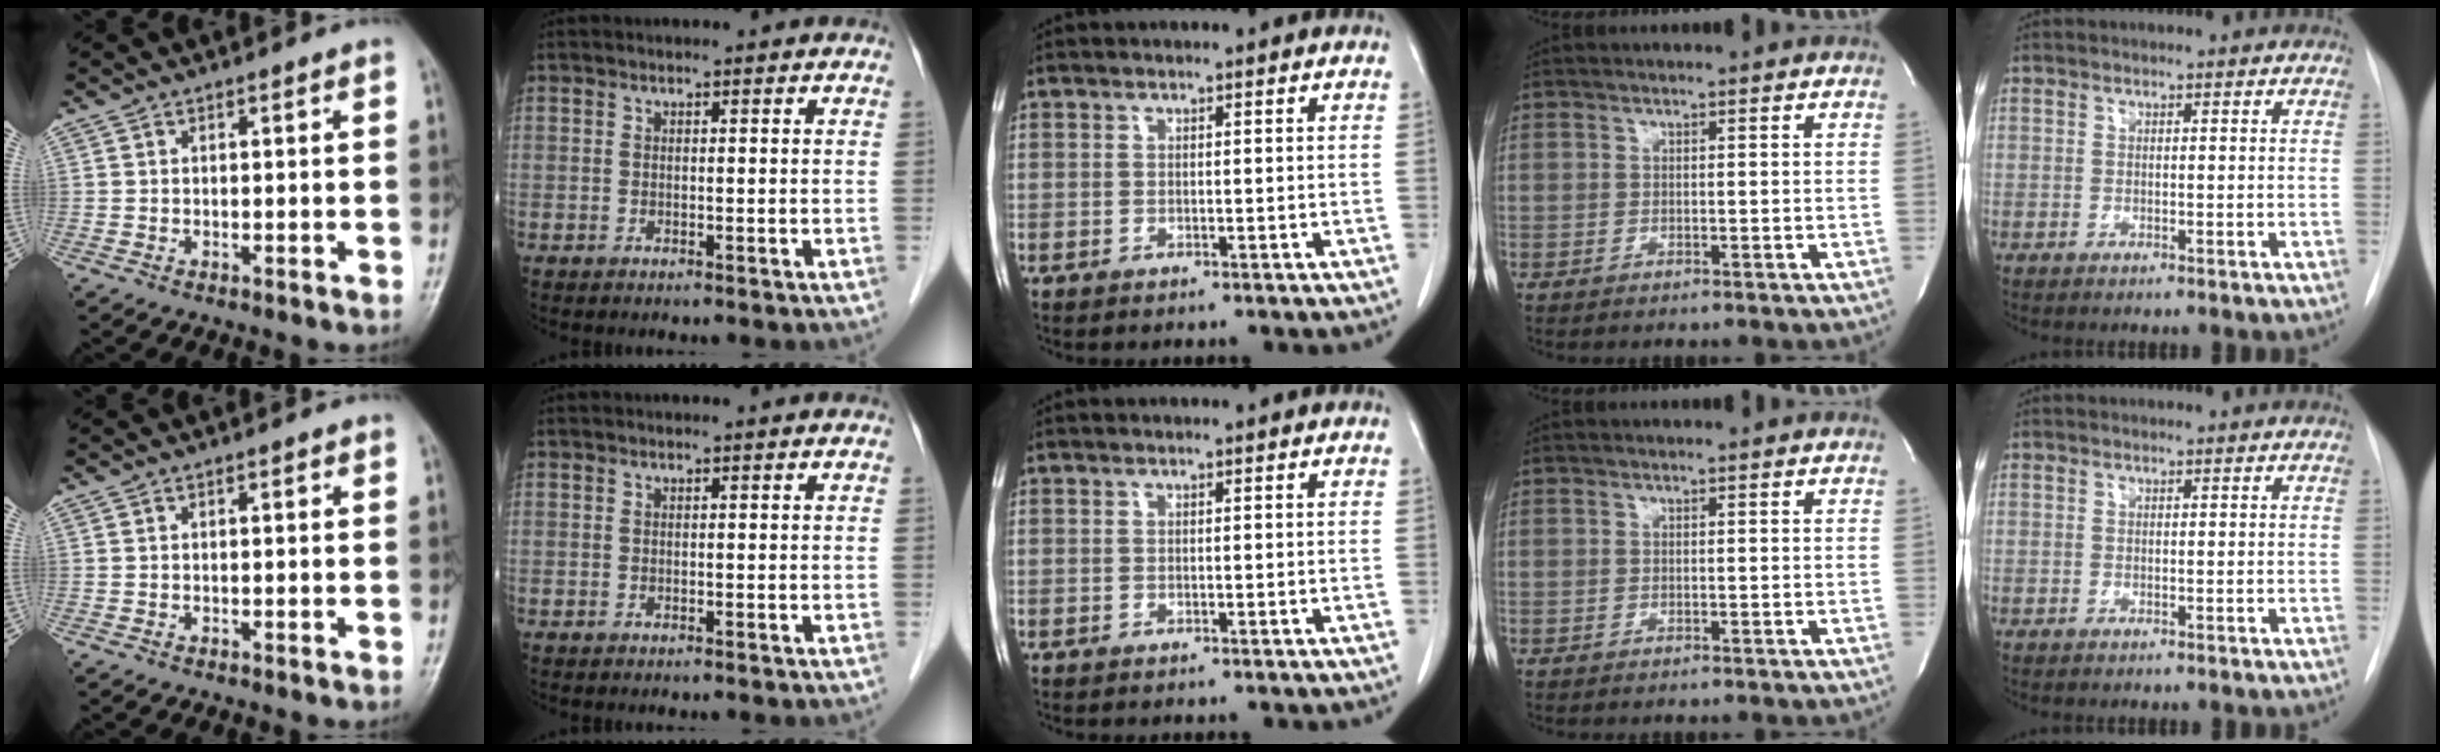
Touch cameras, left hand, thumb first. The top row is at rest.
{}